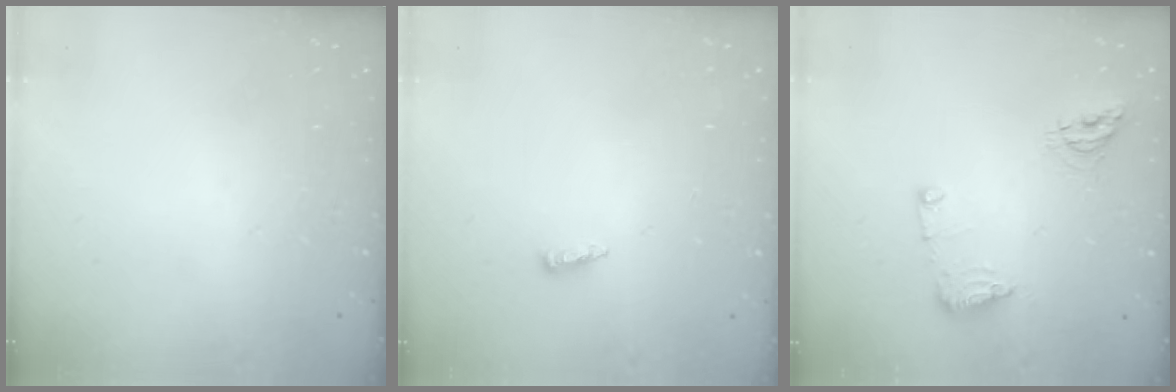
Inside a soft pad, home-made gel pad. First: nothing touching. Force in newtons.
{"total": 3.7, "press": 3.6, "slide": 0.4}
{"total": 9.0, "press": 8.9, "slide": 0.9}